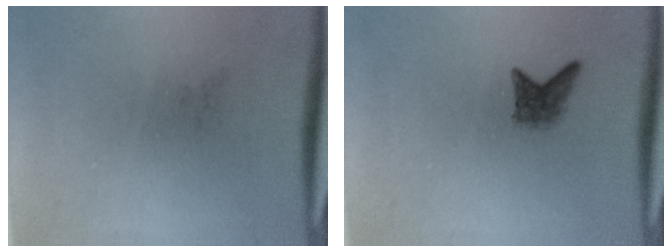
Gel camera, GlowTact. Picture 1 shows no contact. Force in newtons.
{"total": 2.1}